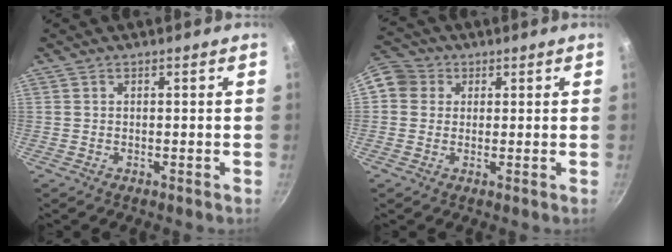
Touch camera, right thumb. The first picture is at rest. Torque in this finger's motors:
{"motor_torque": [1.28, 1.66, 0.31, -0.17, 0.18]}